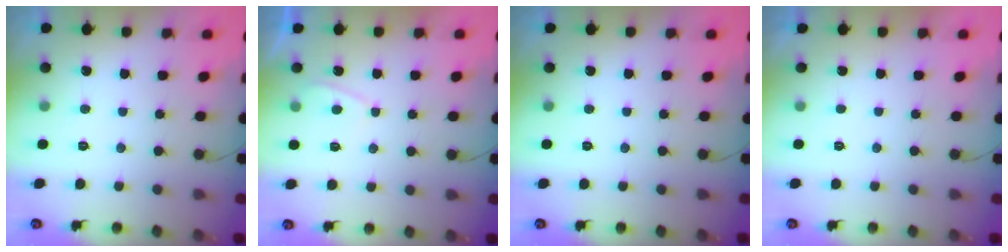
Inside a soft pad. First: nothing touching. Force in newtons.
{"total": 2.5, "press": 2.4, "slide": 0.6}
{"total": 0.0}
{"total": 2.3, "press": 2.2, "slide": 0.3}